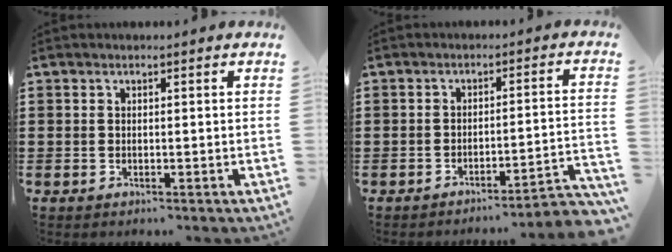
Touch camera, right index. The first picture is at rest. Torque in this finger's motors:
{"motor_torque": [1.68, -0.45, 0.11, -0.01]}